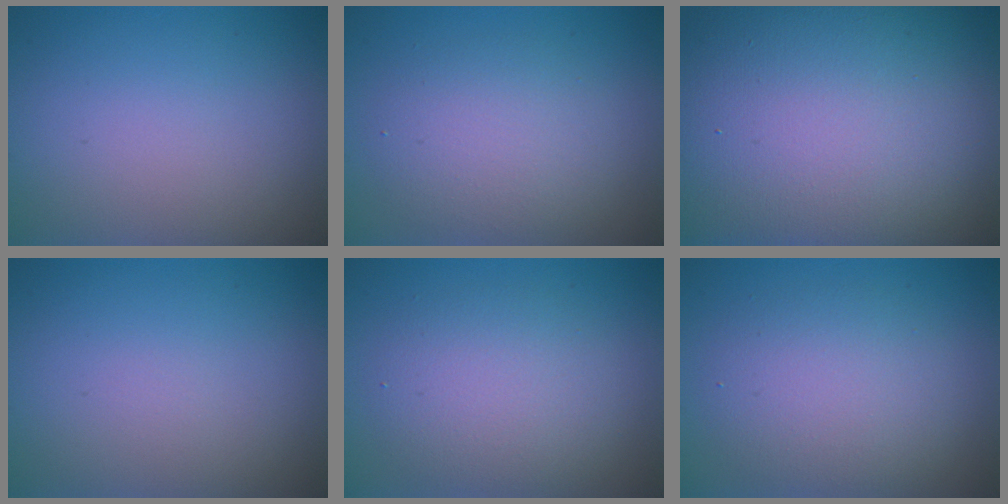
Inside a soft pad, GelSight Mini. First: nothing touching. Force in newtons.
{"total": 3.9, "press": 3.9, "slide": 0.2}
{"total": 22.0, "press": 21.9, "slide": 1.1}
{"total": 0.0}
{"total": 4.2, "press": 4.2, "slide": 0.3}
{"total": 4.5, "press": 4.4, "slide": 0.4}